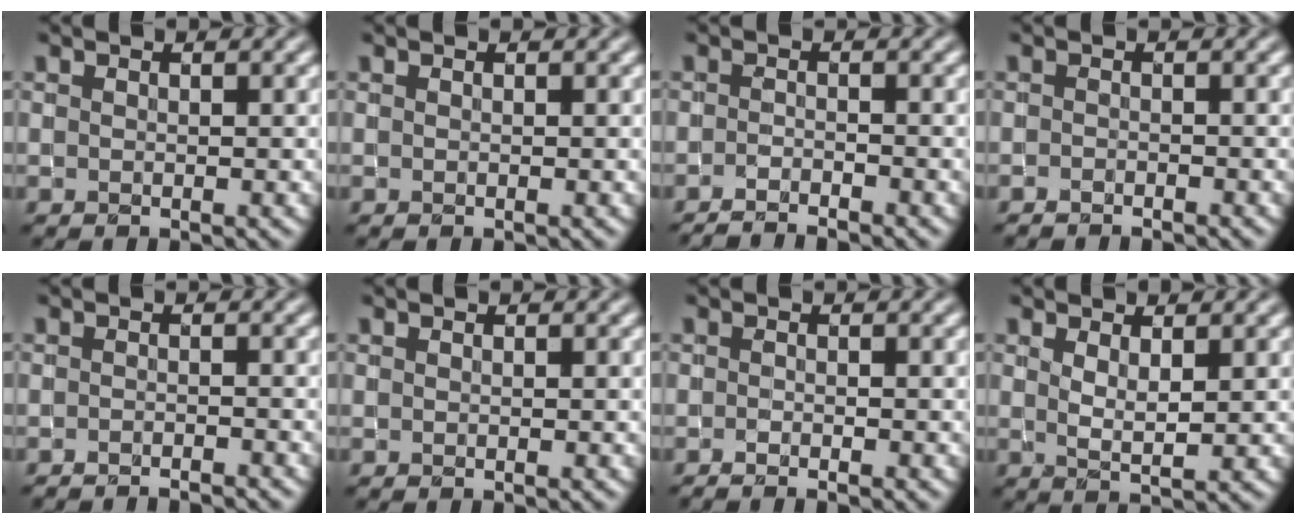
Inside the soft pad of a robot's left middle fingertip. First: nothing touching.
{"total": 0.0}
{"total": 2.3, "force": [-2.2, 0.3, 0.8], "torque": [-0.012, -0.003, -0.041]}
{"total": 1.3, "force": [-1.2, 0.1, 0.2], "torque": [-0.002, -0.006, -0.021]}
{"total": 2.6, "force": [-2.5, 0.2, 0.7], "torque": [-0.006, 0.006, -0.034]}
{"total": 0.0}
{"total": 0.9, "force": [-0.8, 0.1, 0.4], "torque": [-0.009, -0.004, -0.015]}
{"total": 2.0, "force": [1.0, 0.6, 1.6], "torque": [-0.032, -0.009, 0.021]}